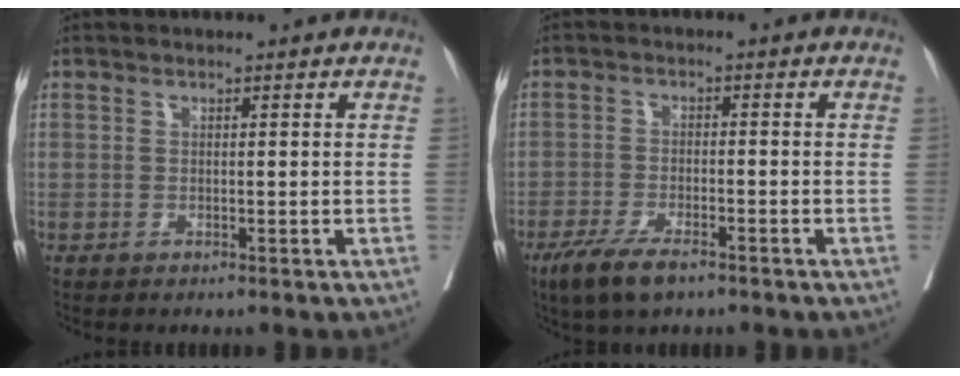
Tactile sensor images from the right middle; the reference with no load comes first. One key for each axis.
{"total": 6.4, "fx": -4.5, "fy": 1.7, "fz": 4.2, "tx": -0.082, "ty": -0.012, "tz": -0.079}